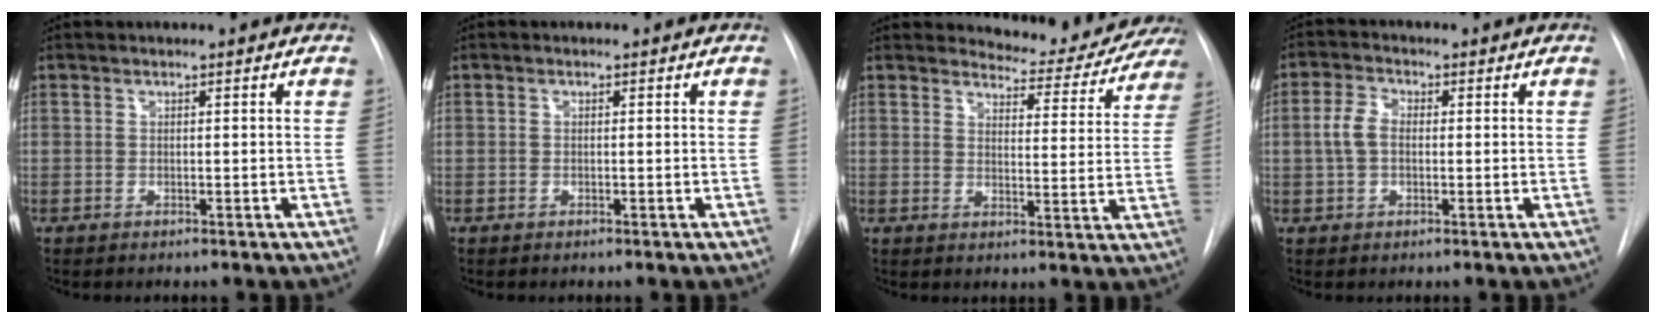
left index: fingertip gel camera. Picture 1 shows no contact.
{"total": 0.0}
{"total": 9.7, "force": [9.6, 1.4, 0.1], "torque": [0.008, -0.036, 0.104]}
{"total": 4.2, "force": [0.1, 2.7, 3.2], "torque": [-0.082, 0.015, -0.001]}